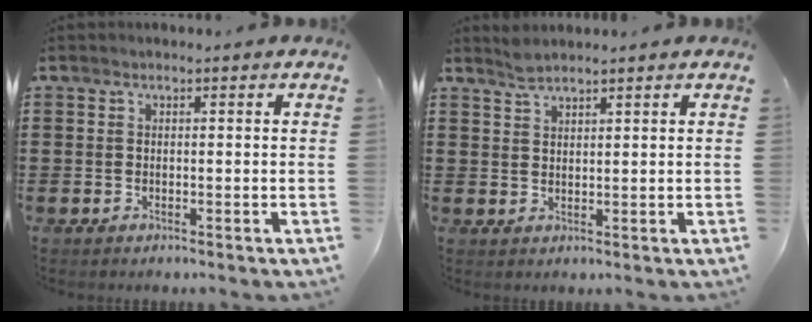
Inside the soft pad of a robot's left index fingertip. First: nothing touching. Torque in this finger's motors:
{"motor_torque": [0.02, -0.01, 0.00, 0.01]}